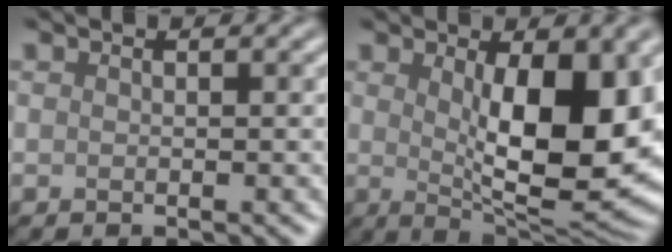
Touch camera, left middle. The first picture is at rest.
{"total": 11.6, "force": [1.1, 4.0, 10.8], "torque": [-0.149, -0.013, 0.023]}